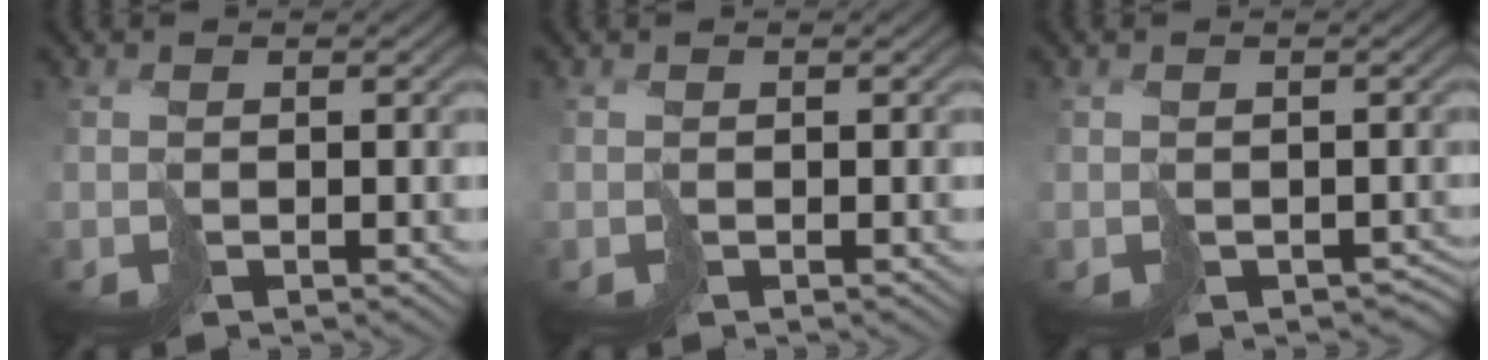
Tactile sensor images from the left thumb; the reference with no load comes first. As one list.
[{"total": 0.0}, {"total": 2.6, "force": [-1.4, 1.7, 1.4], "torque": [-0.016, -0.014, -0.010]}]